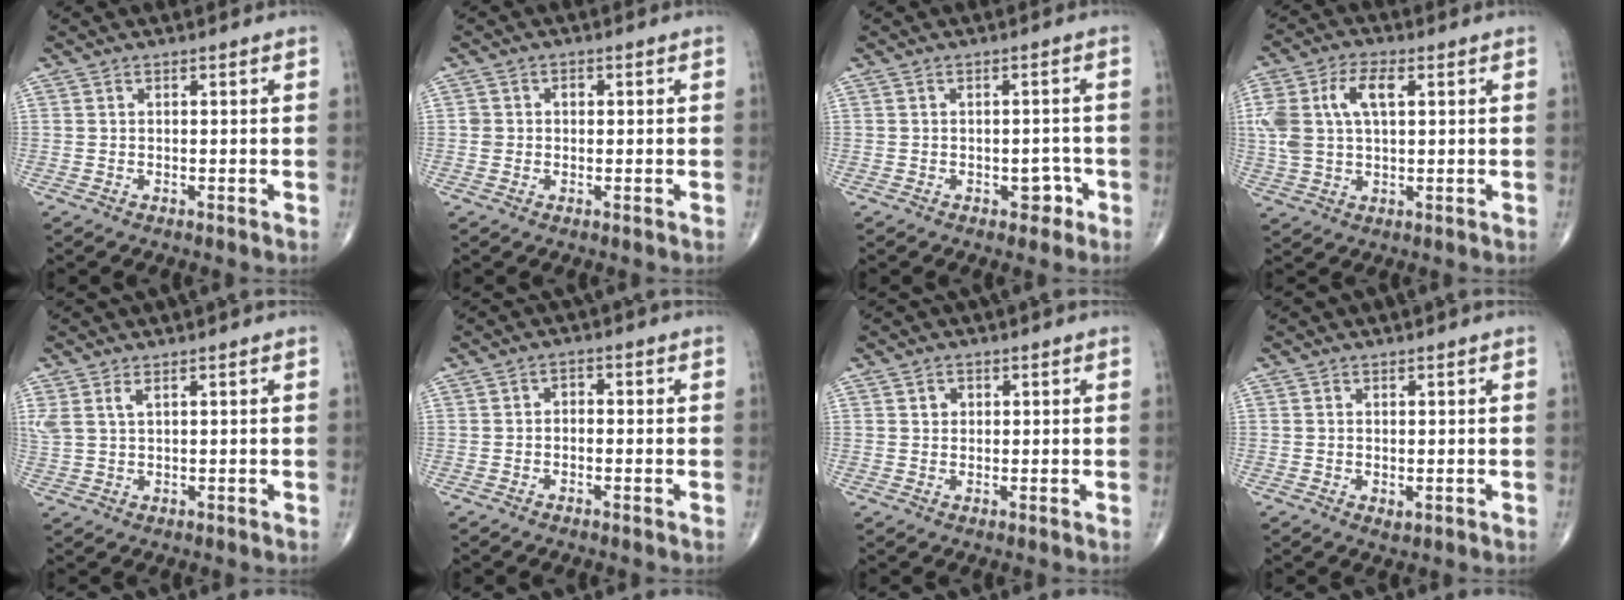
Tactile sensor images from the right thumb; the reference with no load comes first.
{"total": 2.3, "force": [0.1, 2.1, 0.9], "torque": [-0.004, 0.007, 0.001]}
{"total": 3.0, "force": [-1.4, 2.0, 1.8], "torque": [-0.002, 0.013, -0.018]}
{"total": 10.7, "force": [2.6, 5.6, 8.7], "torque": [-0.194, 0.018, 0.053]}
{"total": 3.3, "force": [1.7, 1.3, 2.5], "torque": [-0.065, 0.006, 0.045]}
{"total": 1.7, "force": [-0.4, 1.3, 1.1], "torque": [-0.003, 0.008, -0.015]}
{"total": 1.8, "force": [0.6, 1.5, 0.7], "torque": [-0.004, -0.002, 0.008]}
{"total": 1.1, "force": [-0.1, 0.7, 0.9], "torque": [-0.012, -0.004, 0.000]}